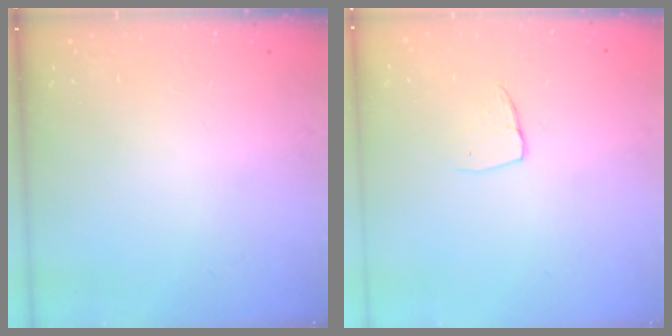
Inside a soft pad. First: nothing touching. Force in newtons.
{"total": 5.6, "press": 5.5, "slide": 0.5}